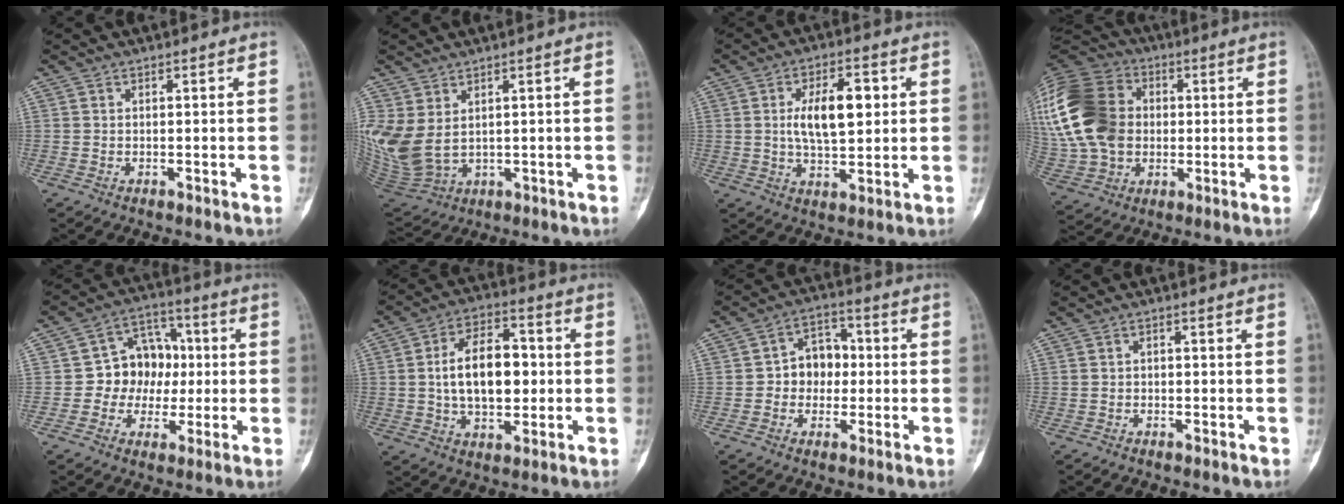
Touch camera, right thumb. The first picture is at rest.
{"total": 10.8, "force": [2.4, 6.9, 8.0], "torque": [-0.180, -0.016, 0.071]}
{"total": 11.0, "force": [1.8, 5.4, 9.4], "torque": [-0.143, -0.003, 0.032]}
{"total": 28.3, "force": [3.3, 21.9, 17.6], "torque": [-0.410, 0.043, 0.073]}
{"total": 10.9, "force": [0.0, 9.3, 5.7], "torque": [-0.035, 0.024, -0.005]}
{"total": 14.5, "force": [0.6, 8.6, 11.7], "torque": [-0.168, 0.016, 0.009]}
{"total": 8.1, "force": [-0.1, 6.5, 4.8], "torque": [-0.033, 0.023, -0.011]}
{"total": 0.6, "force": [-0.2, 0.5, 0.2], "torque": [0.004, 0.002, -0.005]}